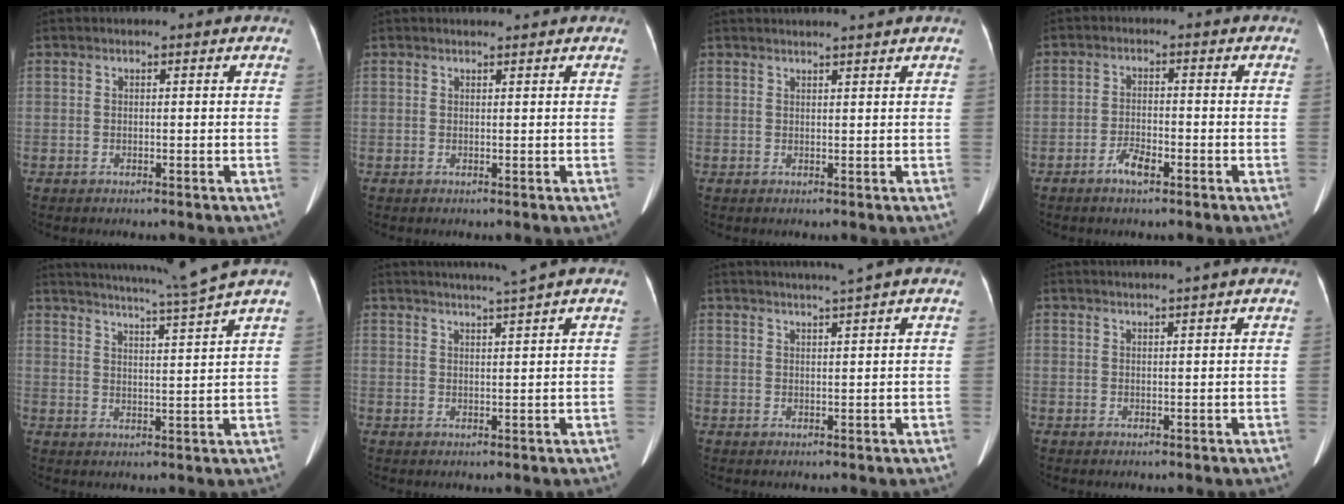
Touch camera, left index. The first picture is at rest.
{"total": 1.1, "force": [1.1, -0.1, 0.2], "torque": [-0.006, 0.006, 0.023]}
{"total": 4.2, "force": [3.7, -0.8, 1.7], "torque": [-0.021, 0.014, 0.047]}
{"total": 3.2, "force": [-2.0, 1.0, 2.2], "torque": [-0.043, 0.002, -0.038]}
{"total": 11.5, "force": [10.1, -3.0, 4.7], "torque": [-0.085, -0.034, 0.148]}
{"total": 5.4, "force": [4.5, -1.7, 2.6], "torque": [-0.040, 0.002, 0.069]}
{"total": 4.7, "force": [3.8, -1.3, 2.6], "torque": [-0.039, 0.008, 0.059]}
{"total": 3.2, "force": [2.6, -0.9, 1.5], "torque": [-0.014, 0.013, 0.041]}